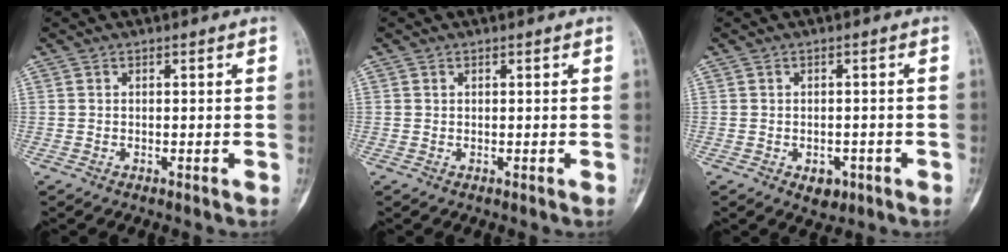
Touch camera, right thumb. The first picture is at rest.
{"total": 0.0}
{"total": 3.2, "force": [-1.4, 2.3, 1.8], "torque": [-0.008, 0.005, -0.013]}